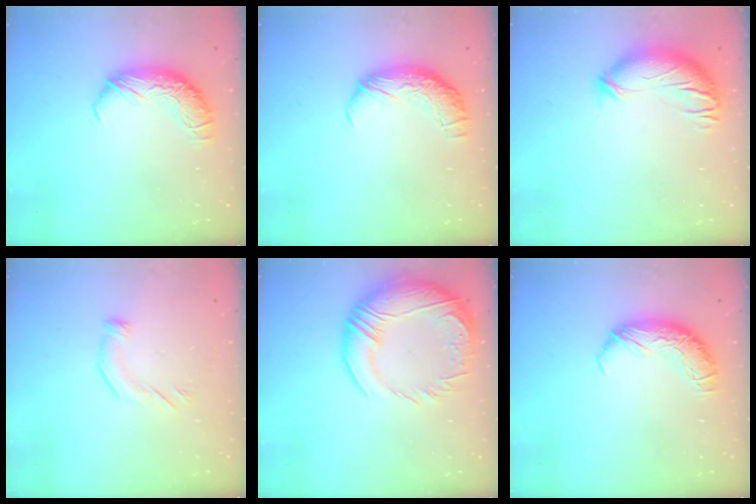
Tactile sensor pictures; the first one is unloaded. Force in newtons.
{"total": 2.4, "press": 0.9, "slide": 2.2}
{"total": 3.6, "press": 2.6, "slide": 2.4}
{"total": 4.1, "press": 4.1, "slide": 0.7}
{"total": 9.8, "press": 8.0, "slide": 5.7}
{"total": 0.0}